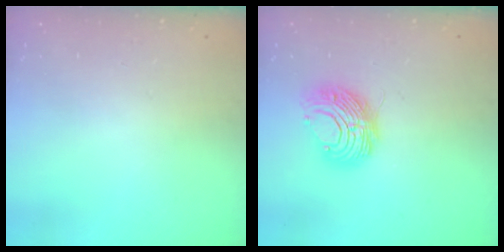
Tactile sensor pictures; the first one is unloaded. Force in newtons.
{"total": 9.1, "press": 9.1, "slide": 0.6}